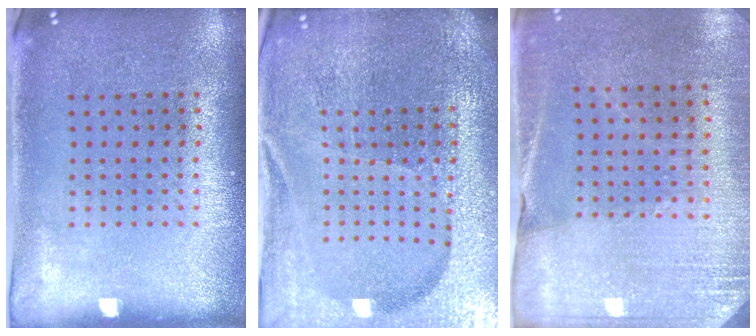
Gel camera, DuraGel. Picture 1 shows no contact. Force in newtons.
{"total": 5.0, "press": 4.6, "slide": 1.8}
{"total": 2.7, "press": 2.6, "slide": 0.7}